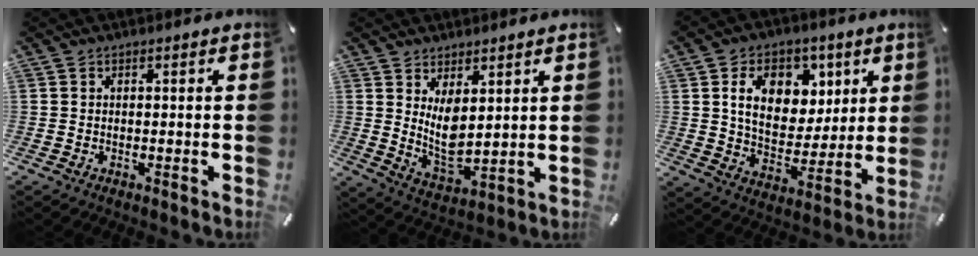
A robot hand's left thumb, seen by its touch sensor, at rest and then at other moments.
{"total": 8.0, "force": [3.0, 4.1, 6.1], "torque": [-0.123, -0.022, 0.055]}
{"total": 14.0, "force": [5.4, 10.4, 7.7], "torque": [-0.111, -0.016, 0.097]}